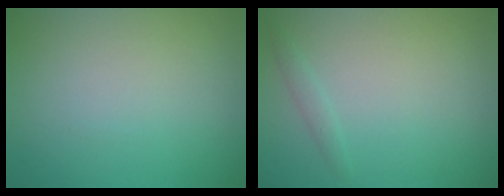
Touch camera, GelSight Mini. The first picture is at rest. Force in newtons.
{"total": 0.8, "press": 0.8, "slide": 0.1}